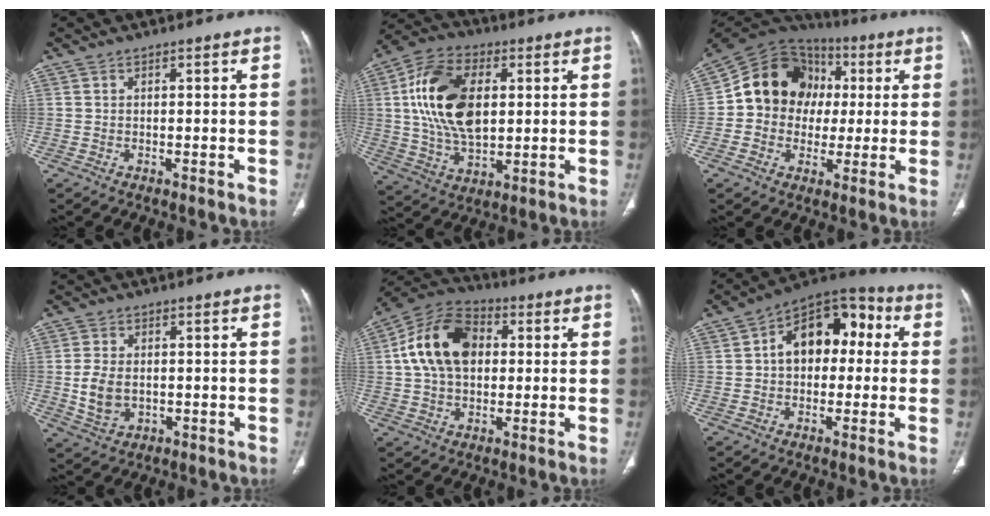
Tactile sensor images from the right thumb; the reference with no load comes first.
{"total": 18.1, "force": [3.2, 10.8, 14.1], "torque": [-0.251, 0.001, 0.059]}
{"total": 16.7, "force": [1.6, 14.3, 8.5], "torque": [-0.109, 0.033, 0.024]}
{"total": 6.6, "force": [-0.5, 4.6, 4.8], "torque": [-0.091, -0.002, 0.000]}
{"total": 15.6, "force": [2.4, 10.5, 11.2], "torque": [-0.185, 0.021, 0.032]}
{"total": 14.5, "force": [1.8, 9.6, 10.7], "torque": [-0.117, 0.042, 0.014]}